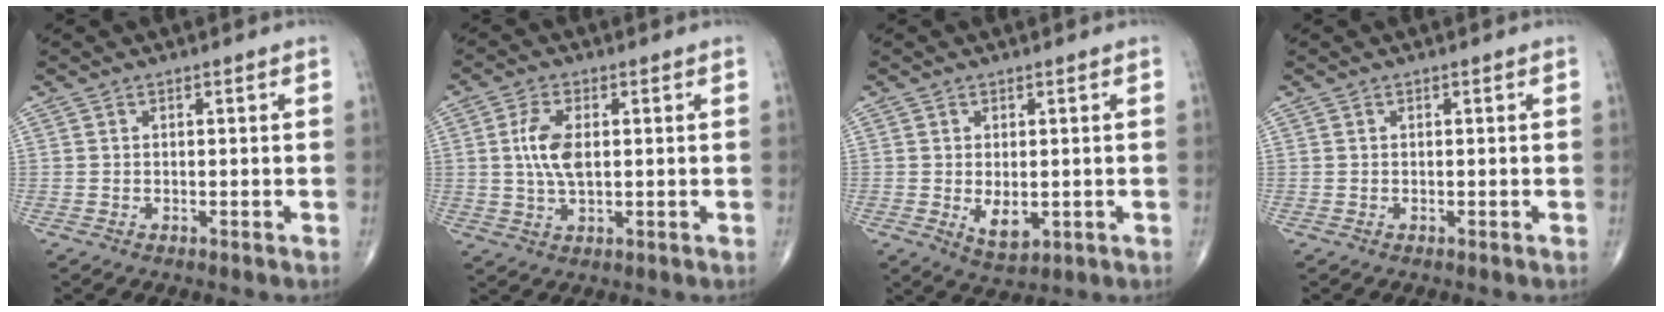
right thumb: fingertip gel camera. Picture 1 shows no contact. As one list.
[{"total": 6.6, "force": [0.8, 3.1, 5.8], "torque": [-0.122, -0.002, 0.014]}, {"total": 4.7, "force": [-0.6, 2.6, 3.8], "torque": [-0.053, -0.010, 0.002]}, {"total": 0.0}]